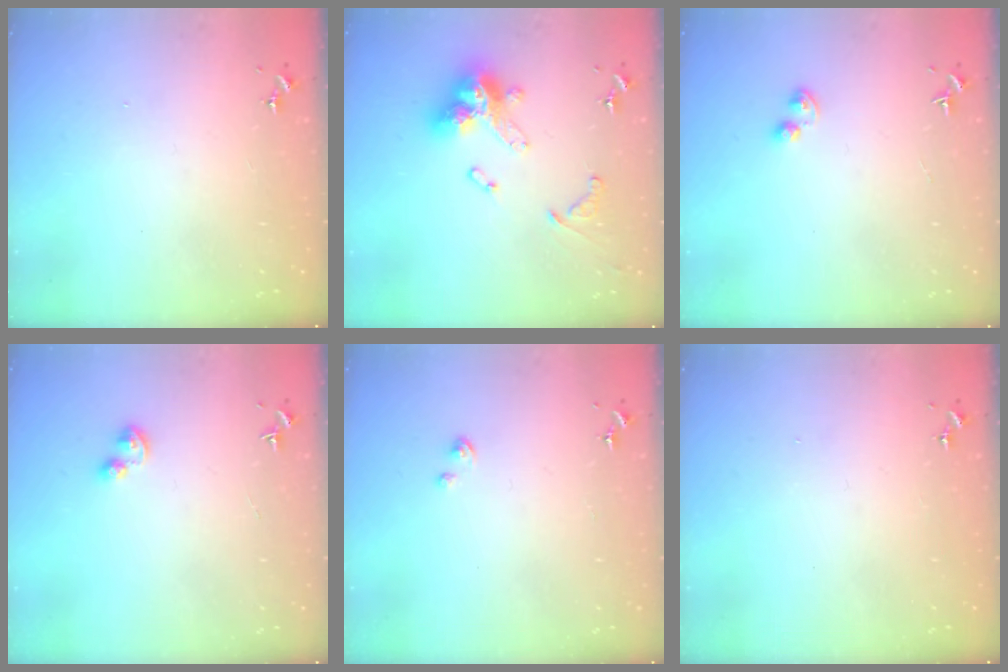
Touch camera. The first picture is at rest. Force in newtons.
{"total": 16.6, "press": 16.6, "slide": 1.5}
{"total": 3.3, "press": 3.2, "slide": 0.8}
{"total": 3.8, "press": 3.8, "slide": 0.5}
{"total": 1.1, "press": 1.1, "slide": 0.1}
{"total": 0.0}